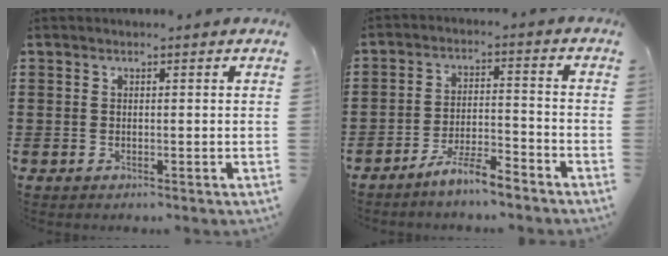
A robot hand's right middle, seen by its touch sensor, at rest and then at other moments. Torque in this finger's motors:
{"motor_torque": [2.14, 0.00, 0.26, 0.10]}